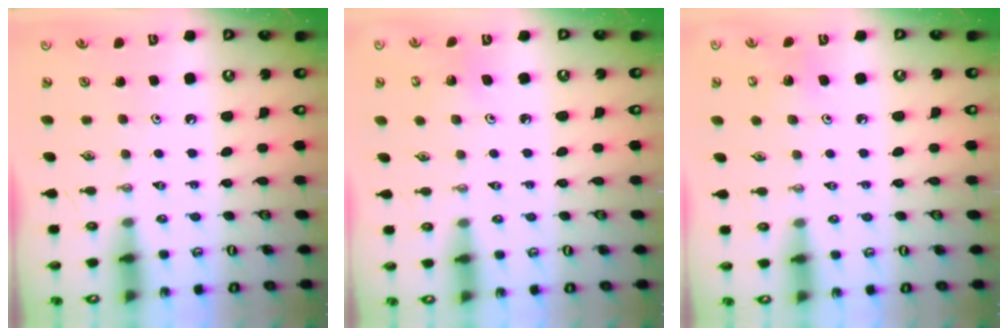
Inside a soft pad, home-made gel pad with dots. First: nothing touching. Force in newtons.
{"total": 3.0, "press": 2.9, "slide": 0.3}
{"total": 6.5, "press": 6.5, "slide": 0.4}